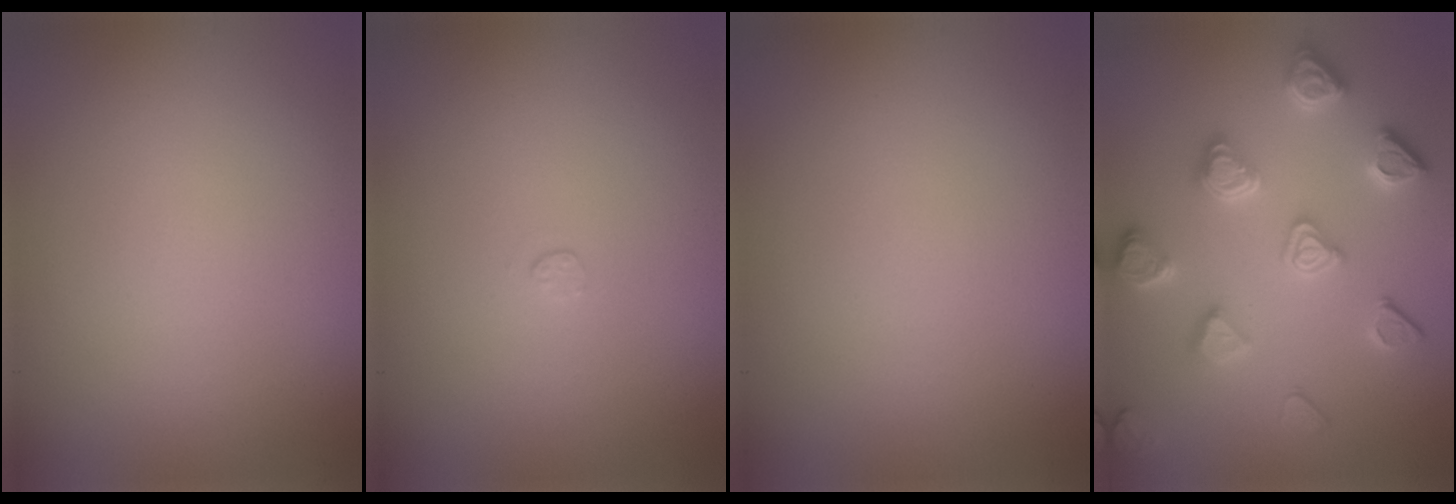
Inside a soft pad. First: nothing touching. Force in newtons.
{"total": 0.5, "press": 0.5, "slide": 0.2}
{"total": 0.0}
{"total": 4.4, "press": 4.3, "slide": 0.7}